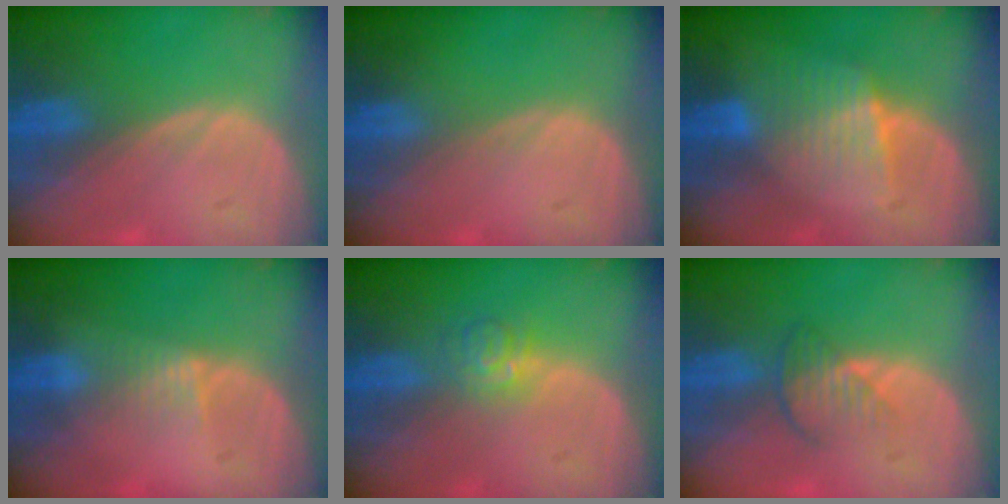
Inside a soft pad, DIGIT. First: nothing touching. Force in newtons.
{"total": 0.0}
{"total": 6.5, "press": 5.7, "slide": 3.2}
{"total": 2.3, "press": 2.1, "slide": 1.0}
{"total": 3.6, "press": 3.5, "slide": 1.0}
{"total": 3.8, "press": 3.3, "slide": 1.8}